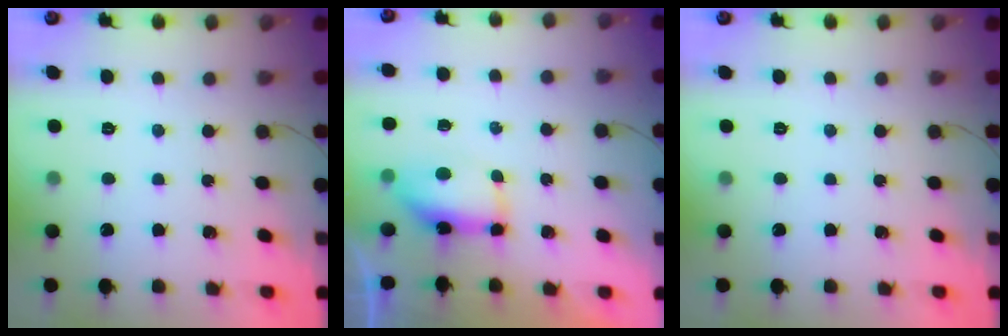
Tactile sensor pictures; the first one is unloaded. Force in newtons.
{"total": 11.1, "press": 8.6, "slide": 7.1}
{"total": 0.0}